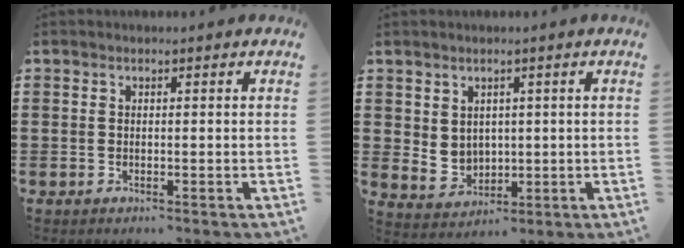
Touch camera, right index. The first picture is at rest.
{"total": 3.4, "force": [2.0, 2.7, 0.7], "torque": [-0.029, -0.001, 0.038]}